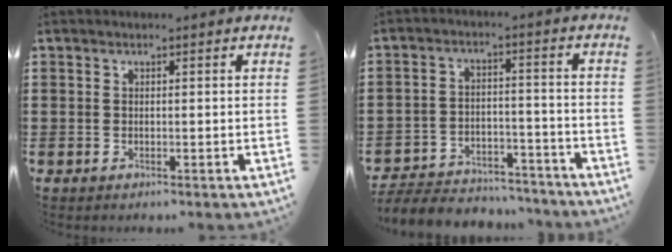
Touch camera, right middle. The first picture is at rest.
{"total": 5.8, "force": [-5.7, 1.1, 0.8], "torque": [-0.023, 0.011, -0.115]}